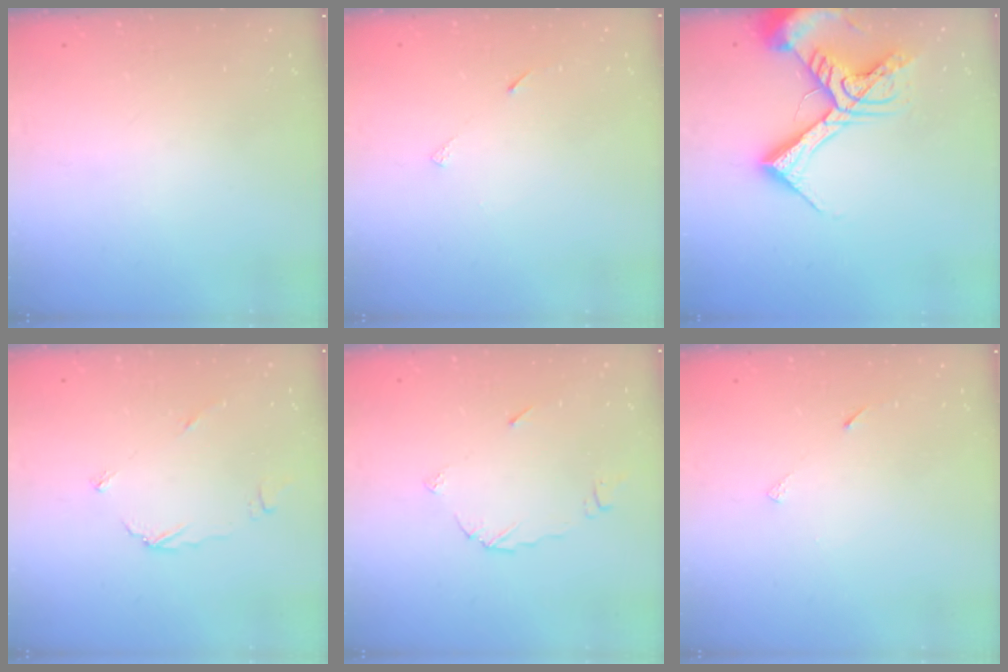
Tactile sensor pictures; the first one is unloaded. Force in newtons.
{"total": 3.9, "press": 3.8, "slide": 0.6}
{"total": 16.6, "press": 16.5, "slide": 2.1}
{"total": 3.3, "press": 3.3, "slide": 0.3}
{"total": 5.9, "press": 5.9, "slide": 0.3}
{"total": 3.9, "press": 3.8, "slide": 0.6}